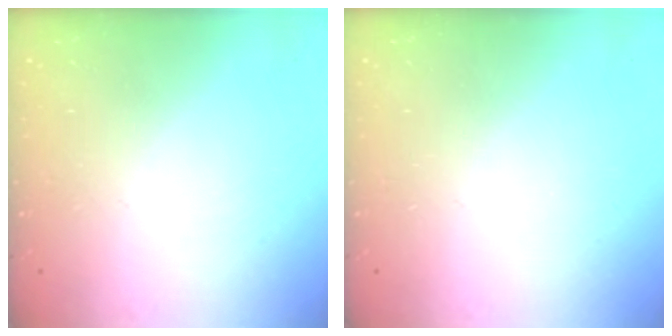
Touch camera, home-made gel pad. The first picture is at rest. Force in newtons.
{"total": 0.0}